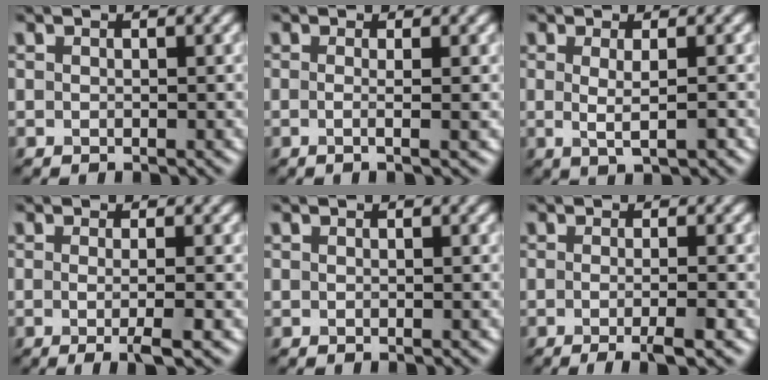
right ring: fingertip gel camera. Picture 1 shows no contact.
{"total": 2.4, "force": [0.1, 0.9, 2.2], "torque": [-0.022, -0.004, -0.022]}
{"total": 2.3, "force": [0.0, 0.5, 2.2], "torque": [-0.039, -0.005, 0.001]}
{"total": 3.3, "force": [-0.5, 0.8, 3.1], "torque": [-0.044, -0.008, -0.010]}
{"total": 0.0}
{"total": 3.6, "force": [-1.1, 0.9, 3.3], "torque": [-0.046, -0.010, -0.020]}